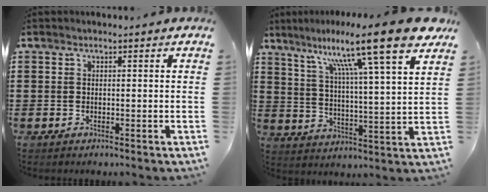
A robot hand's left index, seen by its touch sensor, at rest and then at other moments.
{"total": 14.2, "force": [10.6, -0.1, 9.4], "torque": [-0.173, -0.063, 0.160]}